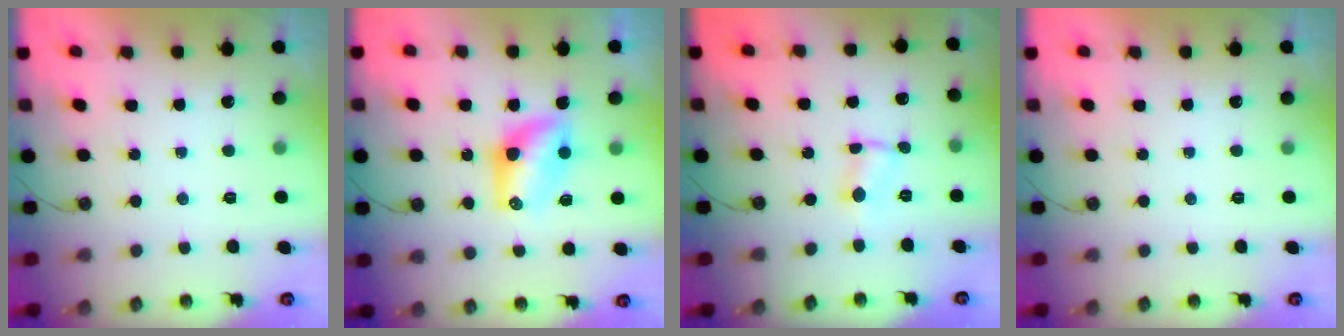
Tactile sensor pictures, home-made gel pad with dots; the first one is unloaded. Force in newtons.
{"total": 7.4, "press": 7.4, "slide": 0.5}
{"total": 1.6, "press": 1.6, "slide": 0.3}
{"total": 0.0}